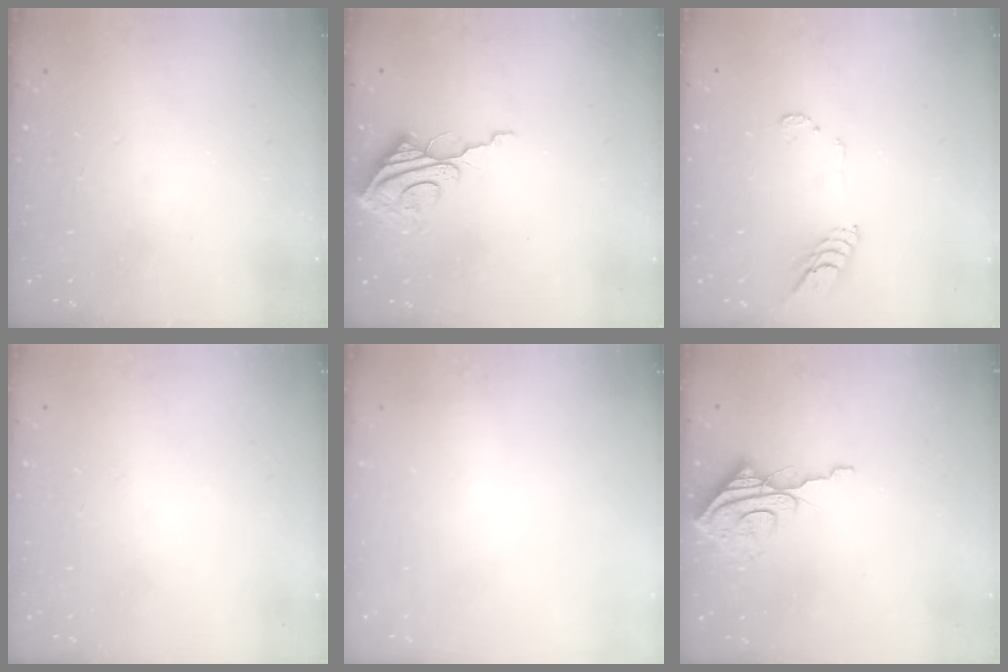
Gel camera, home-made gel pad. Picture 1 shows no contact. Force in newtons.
{"total": 9.3, "press": 9.3, "slide": 0.9}
{"total": 5.8, "press": 5.8, "slide": 0.2}
{"total": 0.0}
{"total": 0.0}
{"total": 8.8, "press": 8.8, "slide": 0.7}